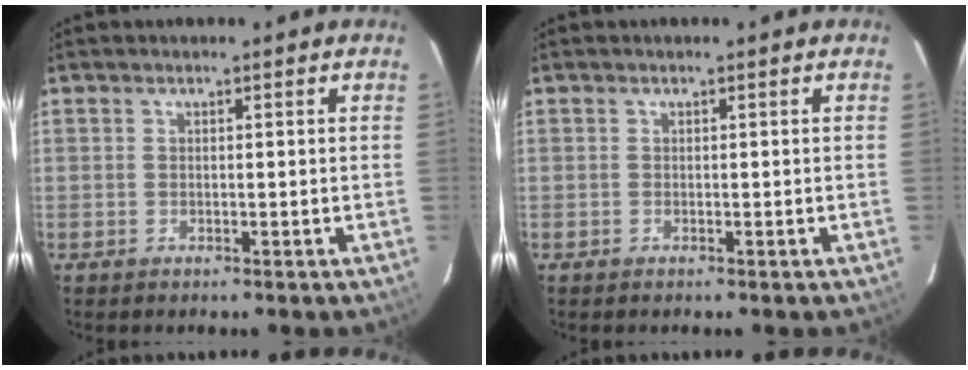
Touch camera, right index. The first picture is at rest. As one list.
[{"total": 0.0}]